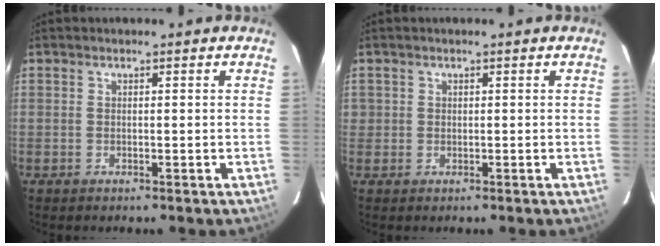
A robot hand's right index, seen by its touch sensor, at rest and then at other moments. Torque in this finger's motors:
{"motor_torque": [0.07, -0.08, 0.29, 0.04]}